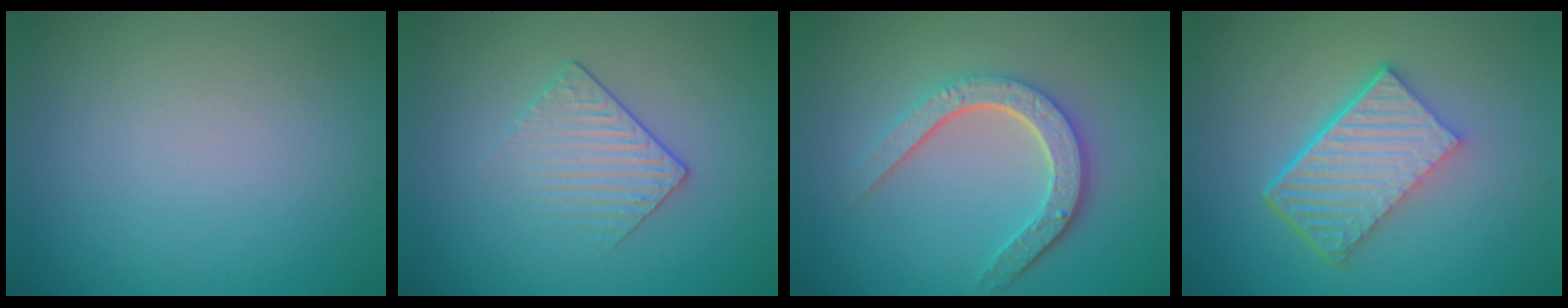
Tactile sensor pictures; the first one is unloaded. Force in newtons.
{"total": 1.9, "press": 1.6, "slide": 1.0}
{"total": 4.7, "press": 3.7, "slide": 3.0}
{"total": 6.2, "press": 4.2, "slide": 4.6}